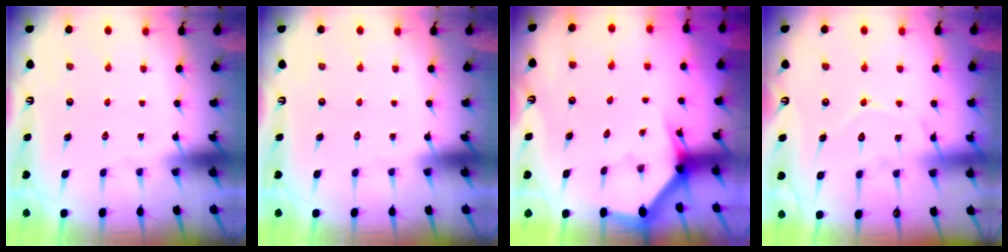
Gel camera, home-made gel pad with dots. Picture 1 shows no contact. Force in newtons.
{"total": 0.0}
{"total": 3.0, "press": 3.0, "slide": 0.1}
{"total": 9.2, "press": 9.1, "slide": 0.9}